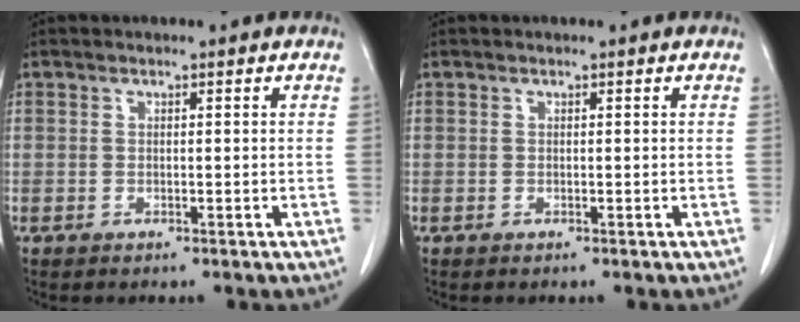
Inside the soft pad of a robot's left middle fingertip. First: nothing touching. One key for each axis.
{"total": 0.0}